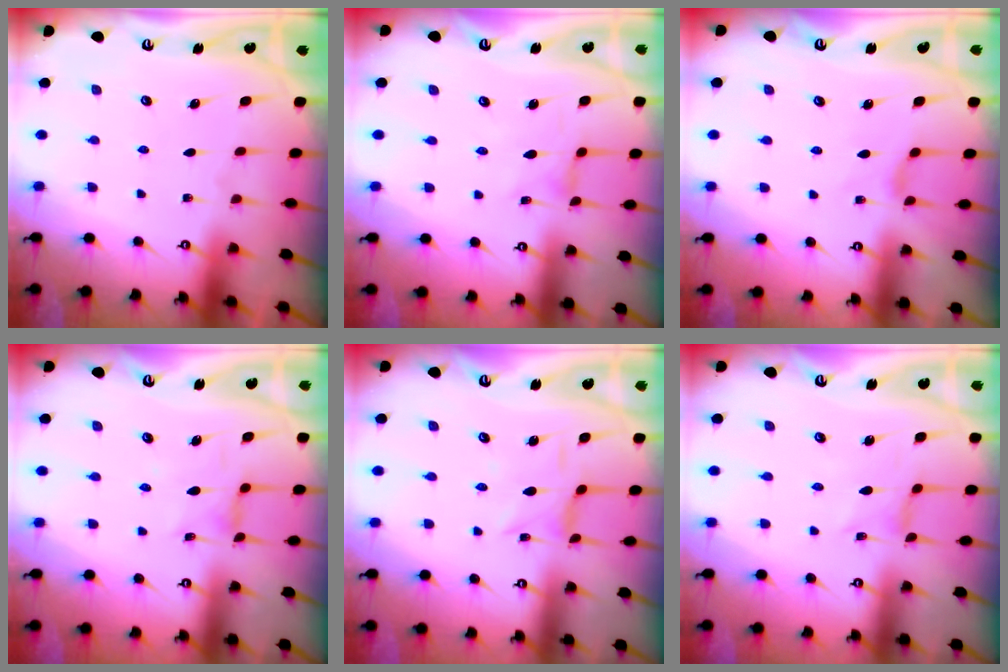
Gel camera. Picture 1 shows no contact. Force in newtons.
{"total": 0.5, "press": 0.5, "slide": 0.2}
{"total": 2.0, "press": 1.9, "slide": 0.6}
{"total": 3.3, "press": 3.3, "slide": 0.5}
{"total": 2.0, "press": 2.0, "slide": 0.3}
{"total": 0.0}